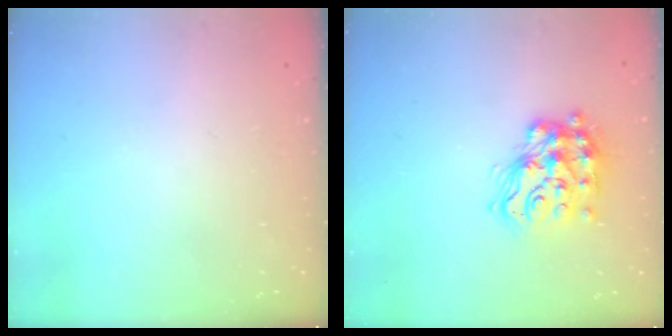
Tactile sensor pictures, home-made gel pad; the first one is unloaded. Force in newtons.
{"total": 16.0, "press": 15.9, "slide": 1.0}